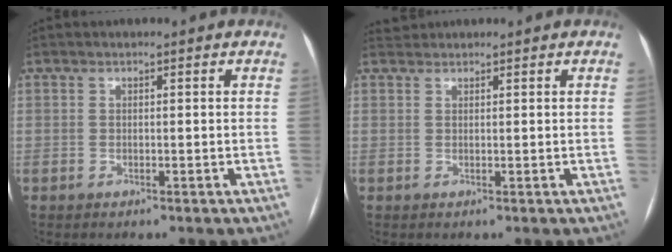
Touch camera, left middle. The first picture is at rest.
{"total": 1.1, "force": [1.1, 0.1, -0.4], "torque": [-0.004, 0.013, 0.025]}